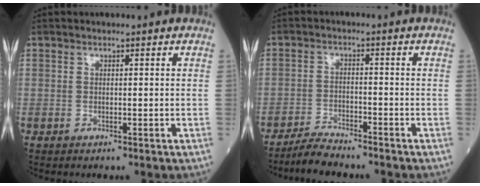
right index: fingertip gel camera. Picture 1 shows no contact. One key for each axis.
{"total": 4.5, "fx": -4.3, "fy": 0.2, "fz": 1.3, "tx": -0.027, "ty": -0.016, "tz": -0.080}